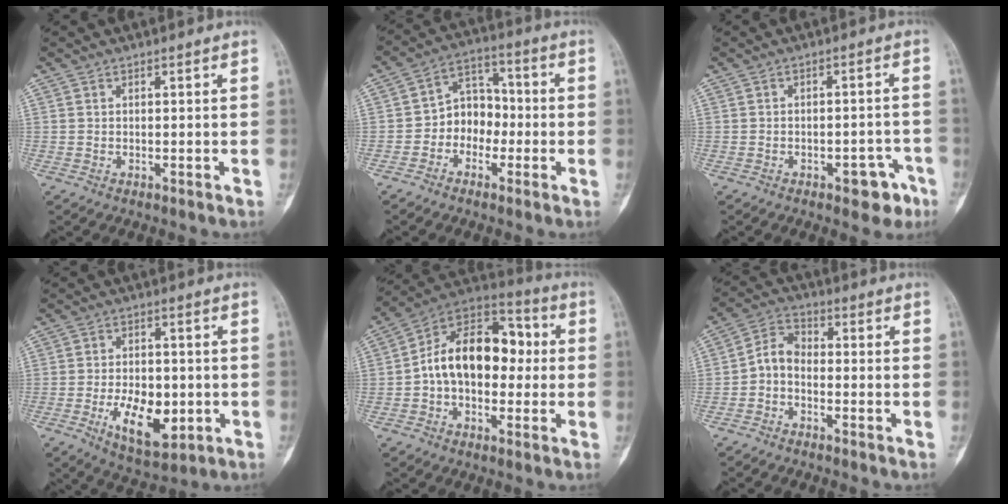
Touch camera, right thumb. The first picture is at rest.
{"total": 8.1, "force": [-2.0, 6.6, 4.3], "torque": [-0.027, 0.041, -0.051]}
{"total": 5.7, "force": [-3.2, 3.0, 3.6], "torque": [-0.017, 0.025, -0.037]}
{"total": 11.0, "force": [-2.9, 6.1, 8.7], "torque": [-0.114, -0.002, -0.037]}
{"total": 17.7, "force": [0.1, 11.7, 13.2], "torque": [-0.171, 0.048, -0.011]}
{"total": 5.2, "force": [-1.7, 3.6, 3.4], "torque": [-0.048, 0.023, -0.050]}